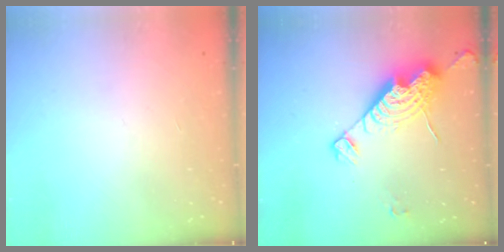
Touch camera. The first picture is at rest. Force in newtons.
{"total": 13.8, "press": 13.7, "slide": 1.3}